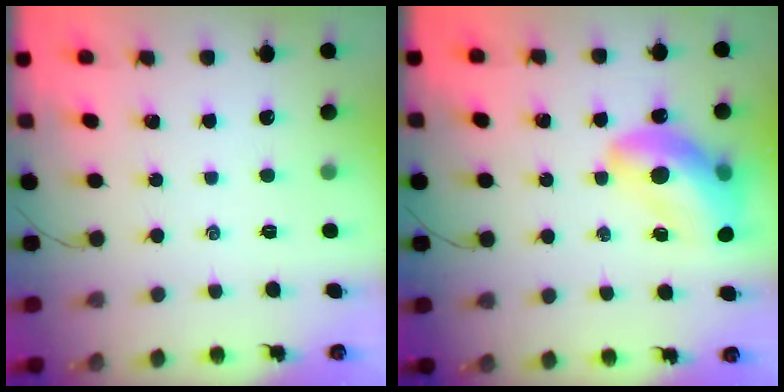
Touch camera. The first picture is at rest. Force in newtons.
{"total": 15.9, "press": 15.3, "slide": 4.6}